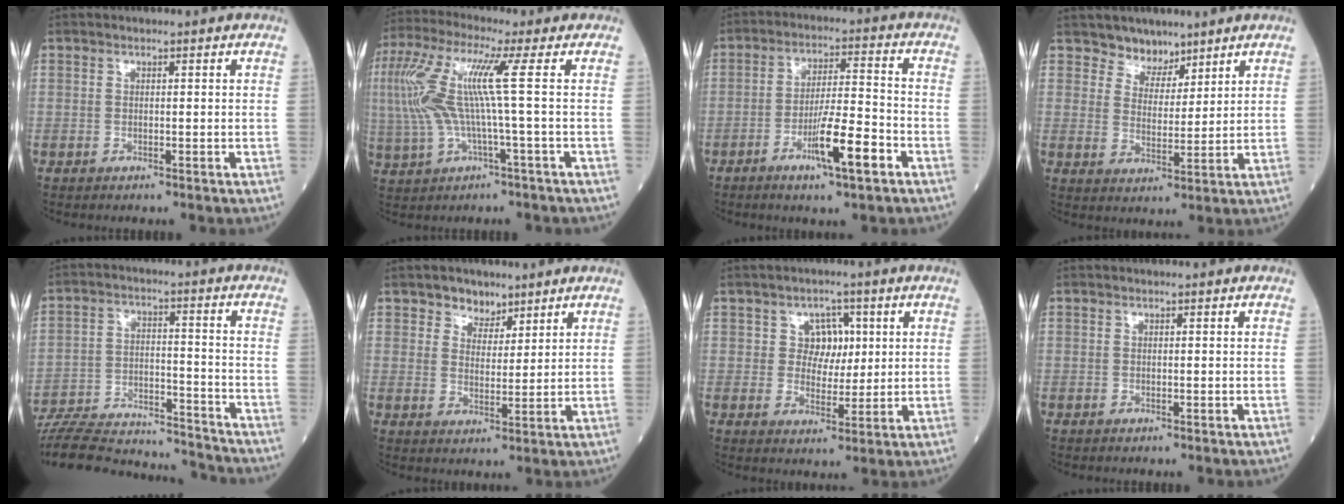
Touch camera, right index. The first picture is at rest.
{"total": 11.5, "force": [1.3, 0.0, 11.4], "torque": [-0.260, 0.023, 0.024]}
{"total": 9.3, "force": [-4.5, 0.6, 8.1], "torque": [-0.145, -0.005, -0.074]}
{"total": 4.5, "force": [3.8, 2.4, 0.3], "torque": [0.001, -0.004, 0.069]}
{"total": 21.8, "force": [-20.7, 3.3, 6.1], "torque": [-0.138, -0.003, -0.309]}
{"total": 4.1, "force": [3.1, 2.6, 0.9], "torque": [-0.011, 0.000, 0.055]}
{"total": 4.6, "force": [1.4, 3.8, 2.2], "torque": [-0.025, 0.009, 0.026]}
{"total": 0.0}